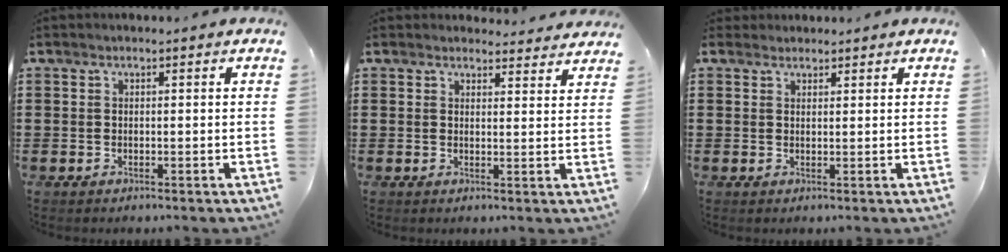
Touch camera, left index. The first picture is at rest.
{"total": 2.8, "force": [2.7, 0.5, 0.3], "torque": [-0.005, -0.010, 0.049]}
{"total": 1.6, "force": [1.5, 0.6, 0.0], "torque": [-0.004, 0.003, 0.030]}